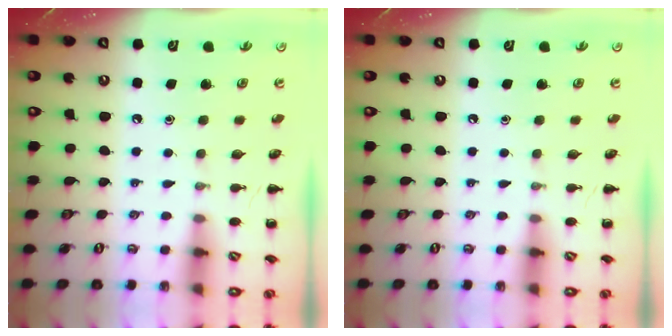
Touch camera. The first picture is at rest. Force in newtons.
{"total": 0.0}